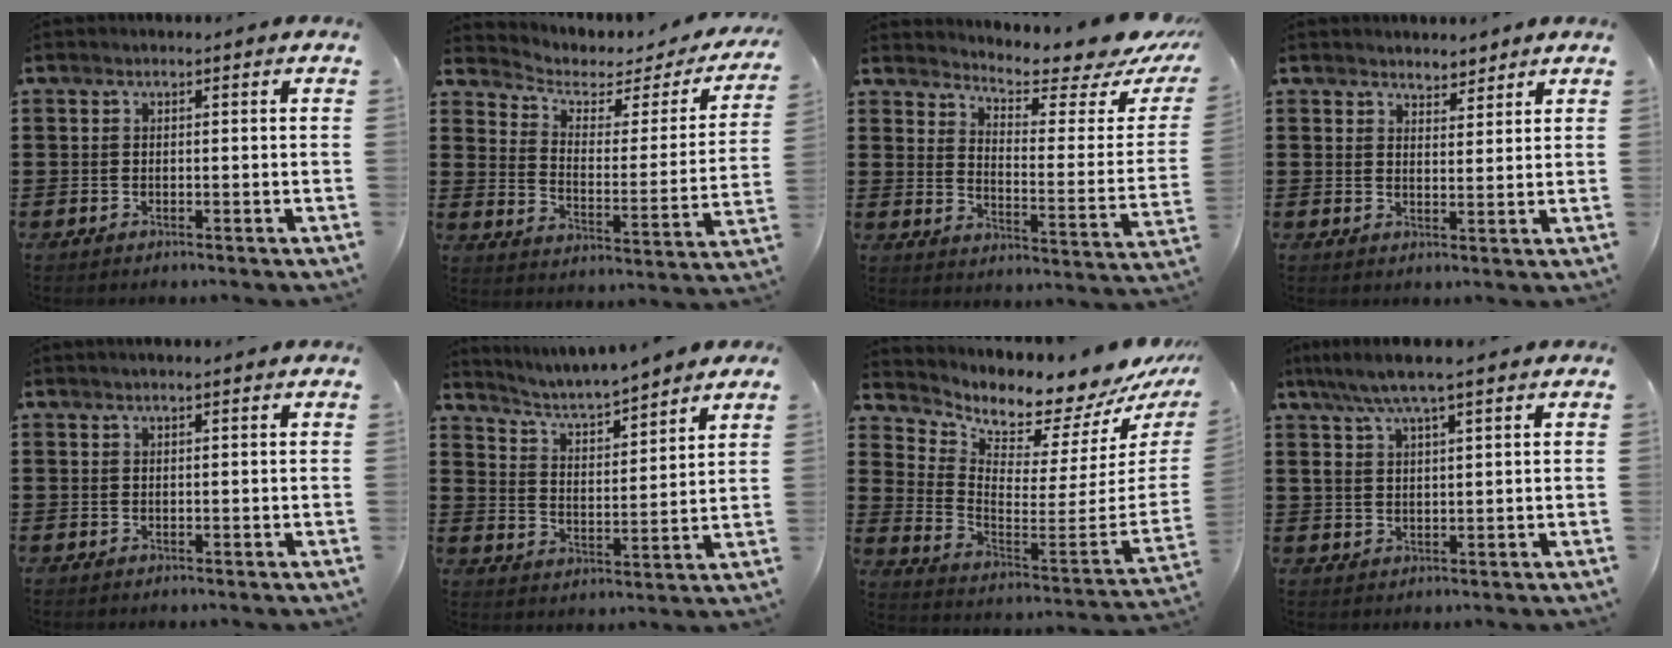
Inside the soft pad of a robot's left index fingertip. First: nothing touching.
{"total": 3.2, "force": [2.1, 1.9, 1.4], "torque": [-0.047, -0.015, 0.030]}
{"total": 5.9, "force": [5.4, 0.1, 2.3], "torque": [-0.057, -0.051, 0.087]}
{"total": 3.0, "force": [2.9, 0.9, -0.2], "torque": [-0.005, -0.003, 0.055]}
{"total": 0.6, "force": [0.4, 0.1, 0.5], "torque": [-0.009, 0.001, 0.008]}
{"total": 4.6, "force": [4.4, 0.4, 1.2], "torque": [-0.045, -0.031, 0.071]}
{"total": 5.4, "force": [5.3, 0.7, 0.7], "torque": [-0.037, -0.079, 0.082]}
{"total": 5.6, "force": [4.1, 0.9, 3.8], "torque": [-0.082, -0.005, 0.072]}